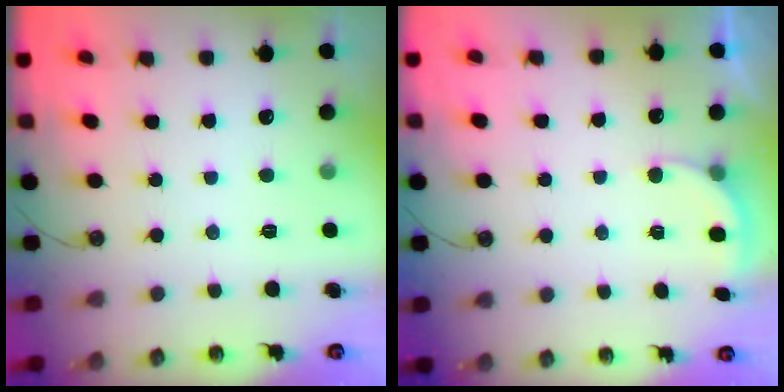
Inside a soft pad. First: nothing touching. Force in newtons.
{"total": 2.5, "press": 2.3, "slide": 1.1}